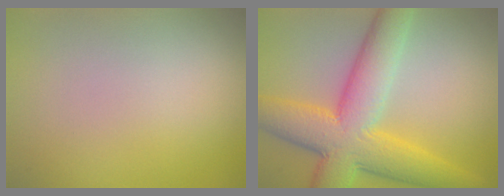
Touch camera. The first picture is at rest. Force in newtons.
{"total": 9.5, "press": 9.5, "slide": 0.2}